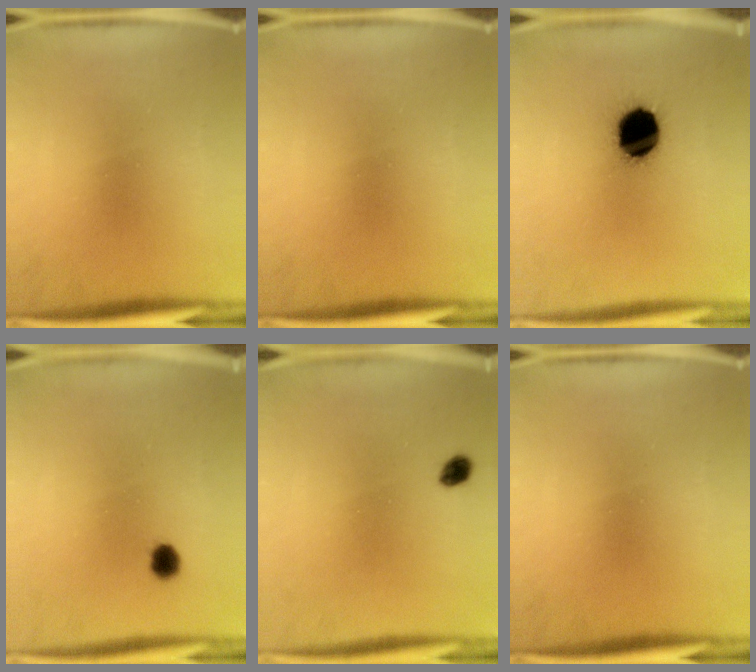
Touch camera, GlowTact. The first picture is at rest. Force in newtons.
{"total": 0.0}
{"total": 15.5}
{"total": 3.1}
{"total": 1.9}
{"total": 0.0}